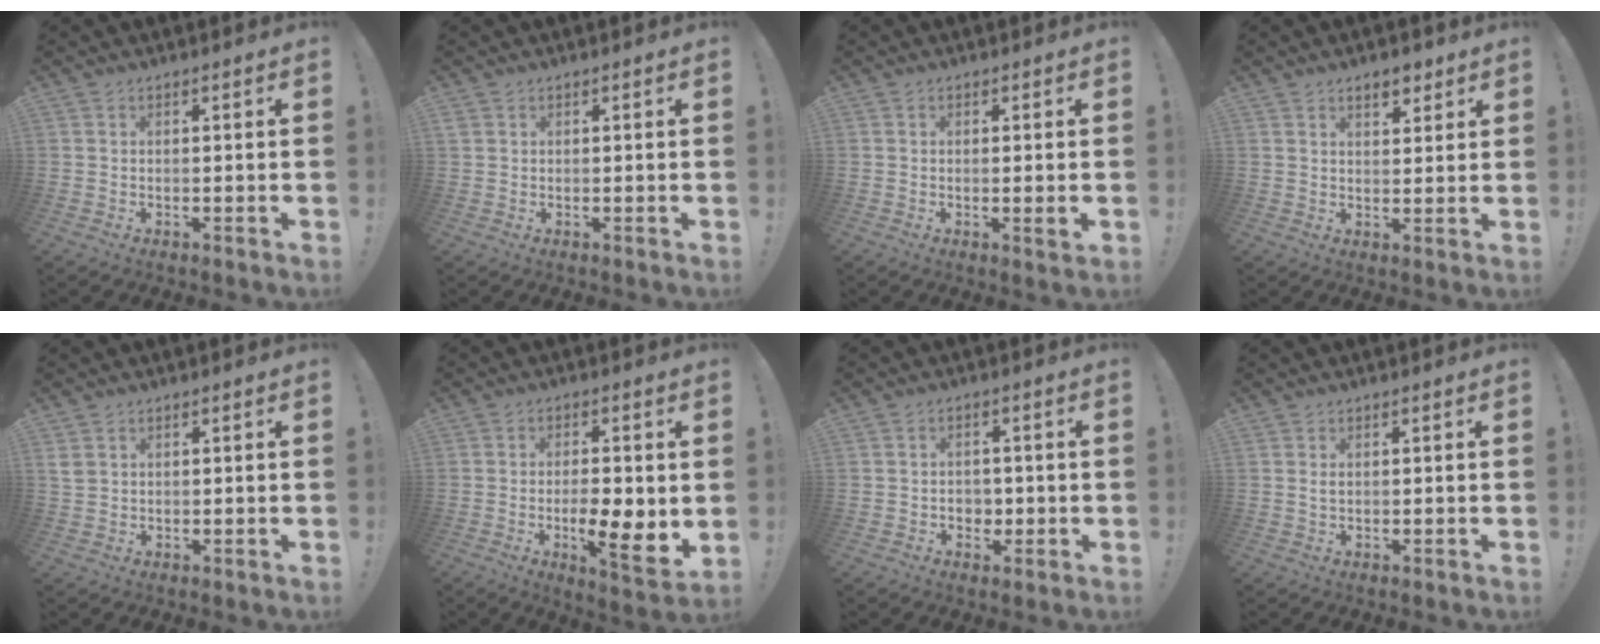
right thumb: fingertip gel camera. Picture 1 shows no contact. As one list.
[{"total": 1.1, "force": [0.5, 0.8, 0.4], "torque": [0.000, -0.001, 0.008]}, {"total": 2.4, "force": [0.0, 0.0, 2.4], "torque": [-0.028, -0.009, -0.001]}, {"total": 4.9, "force": [3.4, 2.6, 2.3], "torque": [-0.015, -0.018, 0.057]}, {"total": 2.6, "force": [1.2, 1.9, 1.2], "torque": [-0.024, 0.004, 0.025]}, {"total": 10.5, "force": [-1.7, 3.3, 9.8], "torque": [-0.145, -0.009, -0.029]}, {"total": 4.1, "force": [-0.9, 3.7, 1.5], "torque": [-0.020, 0.004, -0.014]}, {"total": 1.0, "force": [0.3, 0.6, 0.8], "torque": [-0.009, -0.001, 0.003]}]